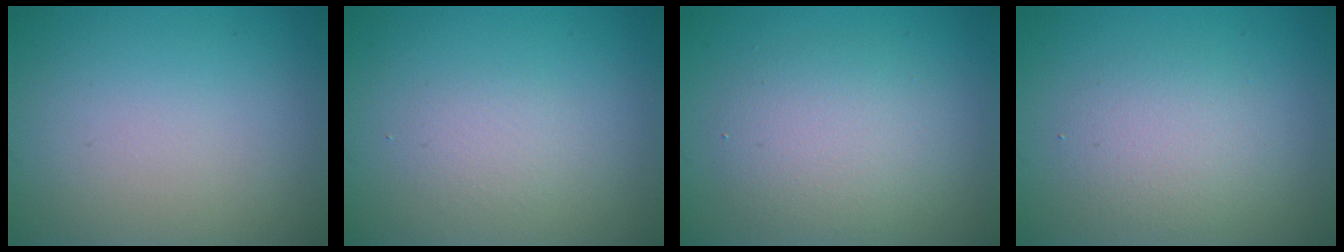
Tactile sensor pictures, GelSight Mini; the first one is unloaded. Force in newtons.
{"total": 1.3, "press": 1.3, "slide": 0.1}
{"total": 3.8, "press": 3.8, "slide": 0.5}
{"total": 2.7, "press": 2.7, "slide": 0.2}